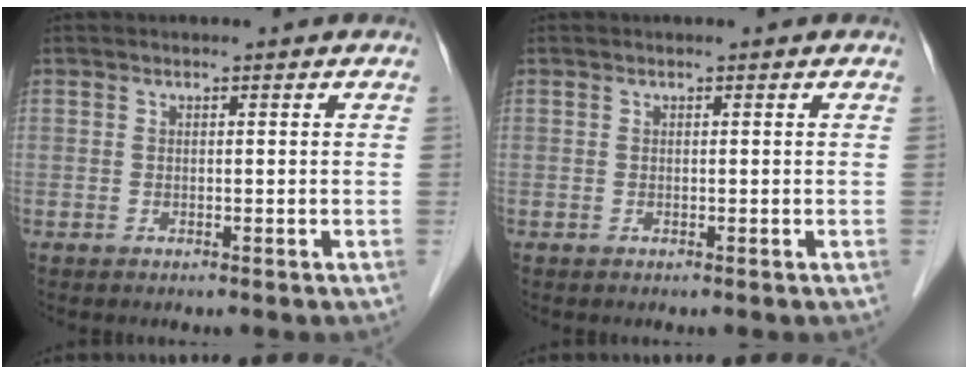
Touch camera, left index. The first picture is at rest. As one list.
[{"total": 0.0}]